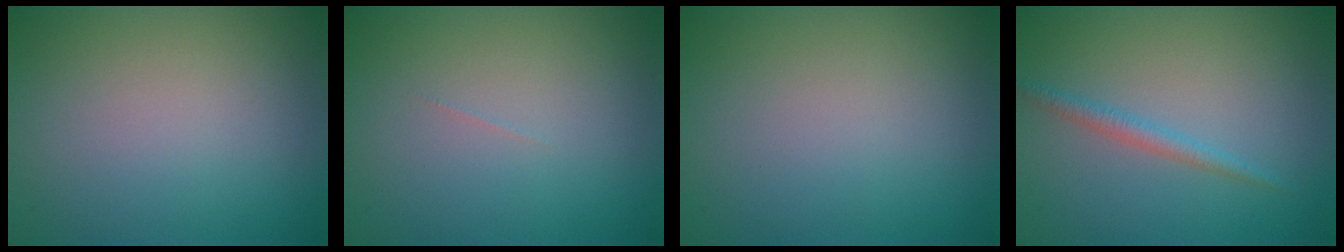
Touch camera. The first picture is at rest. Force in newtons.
{"total": 0.0}
{"total": 0.0}
{"total": 1.4, "press": 1.4, "slide": 0.1}